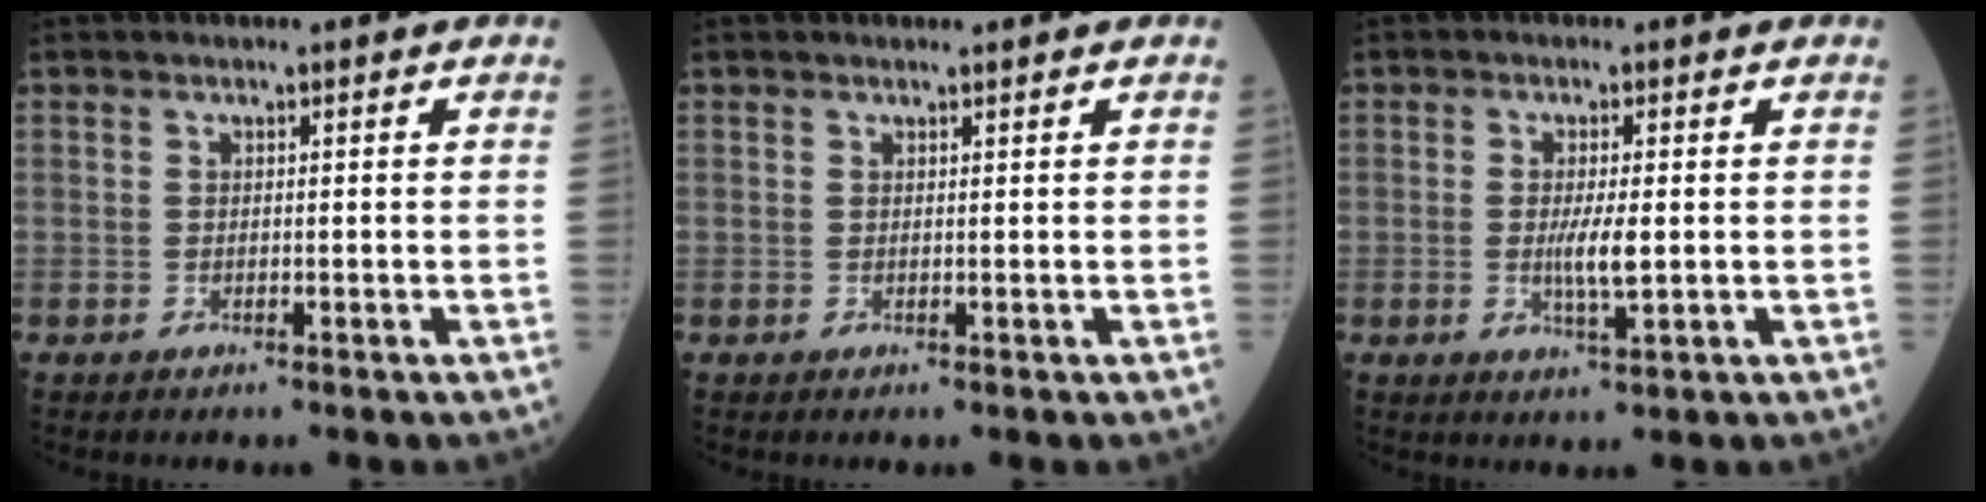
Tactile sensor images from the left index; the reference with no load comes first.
{"total": 0.9, "force": [0.9, 0.0, 0.2], "torque": [-0.006, 0.002, 0.014]}
{"total": 3.8, "force": [-0.1, 0.5, 3.8], "torque": [-0.075, -0.006, -0.001]}